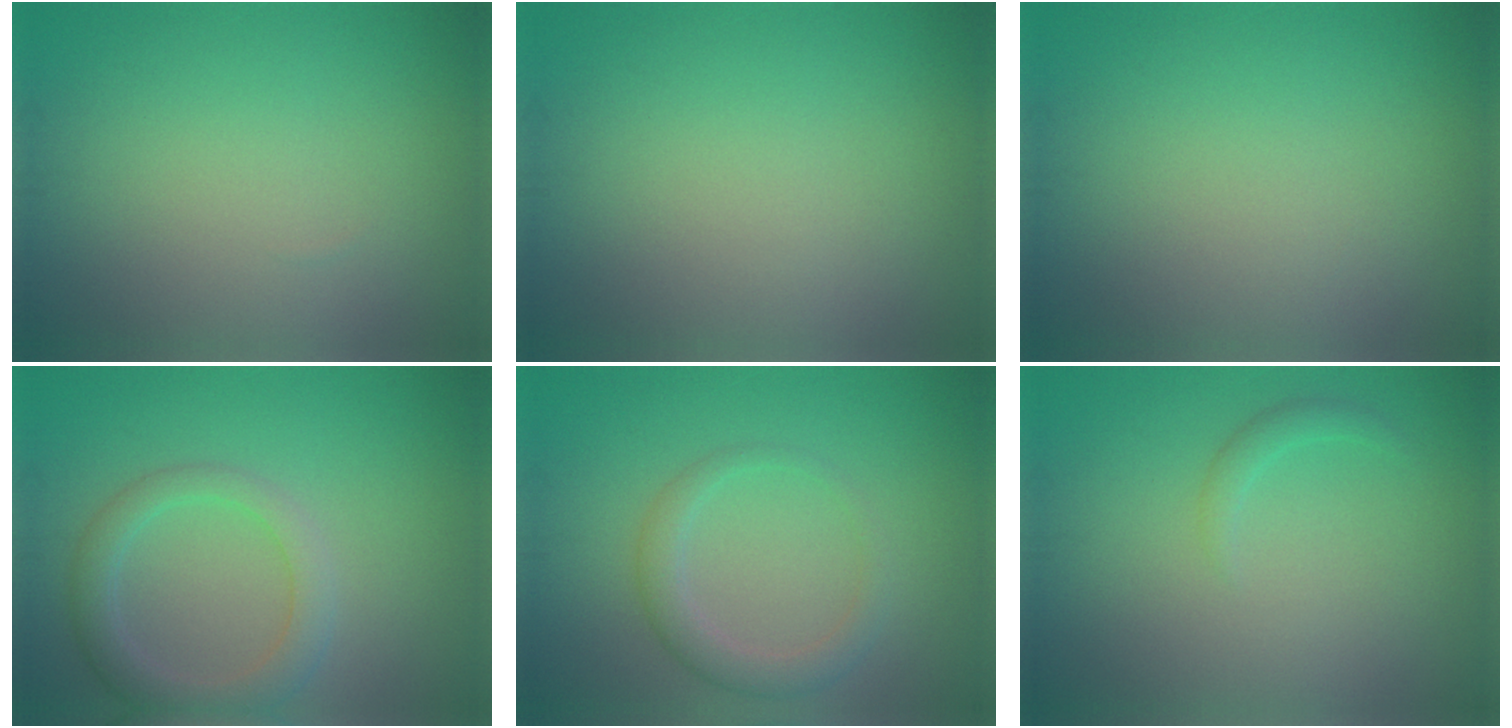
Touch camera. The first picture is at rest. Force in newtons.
{"total": 0.0}
{"total": 0.0}
{"total": 3.6, "press": 3.6, "slide": 0.5}
{"total": 2.6, "press": 2.6, "slide": 0.4}
{"total": 1.2, "press": 1.1, "slide": 0.1}